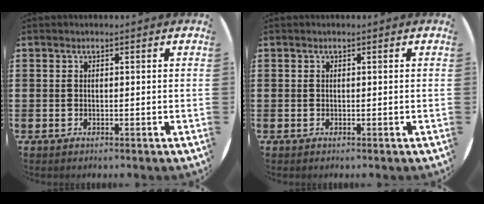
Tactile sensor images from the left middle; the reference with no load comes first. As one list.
[{"total": 0.0}]